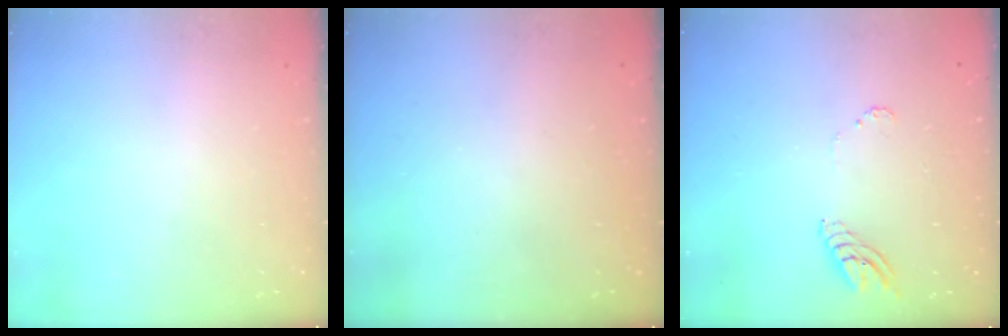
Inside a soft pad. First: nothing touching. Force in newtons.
{"total": 0.0}
{"total": 5.9, "press": 5.9, "slide": 0.4}